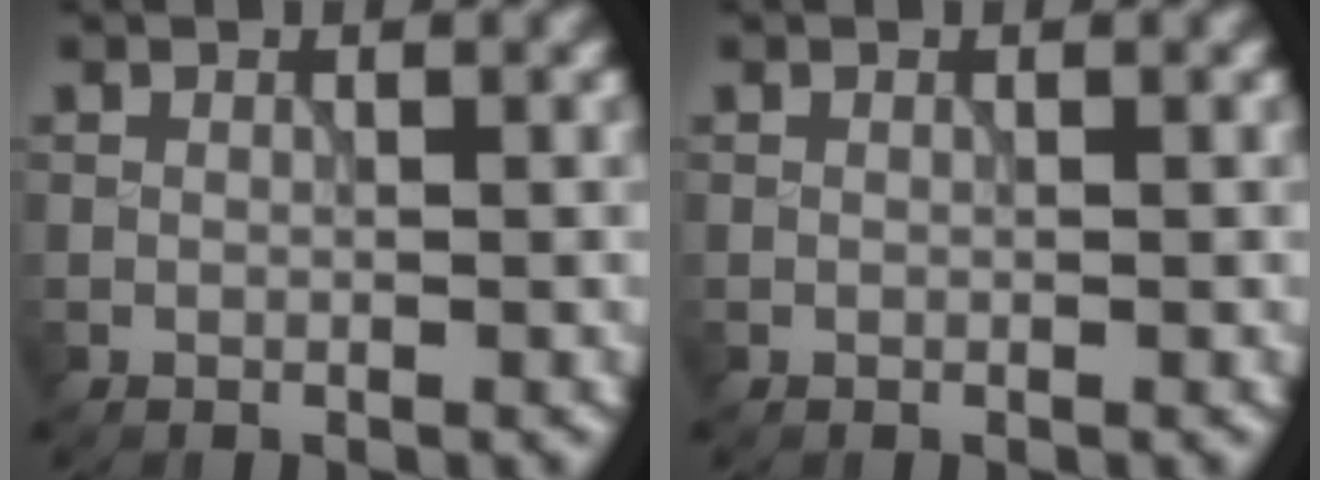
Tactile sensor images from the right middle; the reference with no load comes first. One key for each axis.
{"total": 0.0}